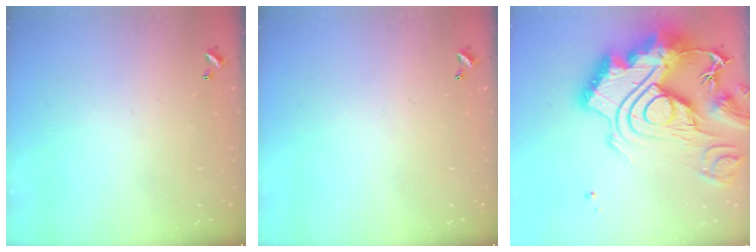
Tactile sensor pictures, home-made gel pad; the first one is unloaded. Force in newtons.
{"total": 0.0}
{"total": 0.7, "press": 0.7, "slide": 0.0}